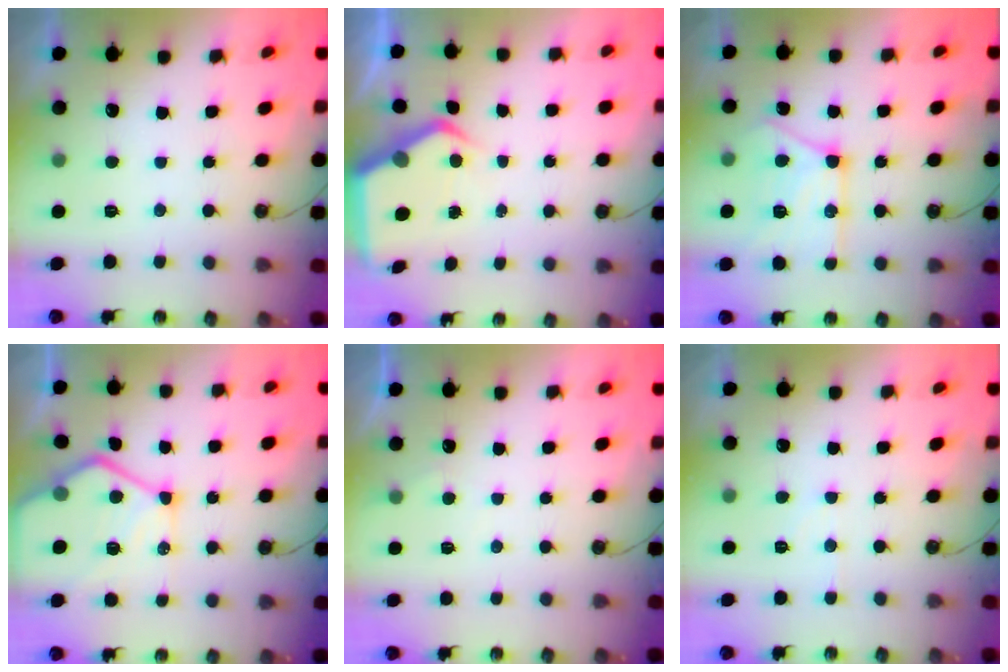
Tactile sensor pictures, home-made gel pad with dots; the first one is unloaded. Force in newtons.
{"total": 4.9, "press": 4.9, "slide": 0.2}
{"total": 15.2, "press": 15.2, "slide": 0.9}
{"total": 16.9, "press": 16.8, "slide": 1.7}
{"total": 2.3, "press": 2.2, "slide": 0.3}
{"total": 4.9, "press": 4.8, "slide": 0.9}